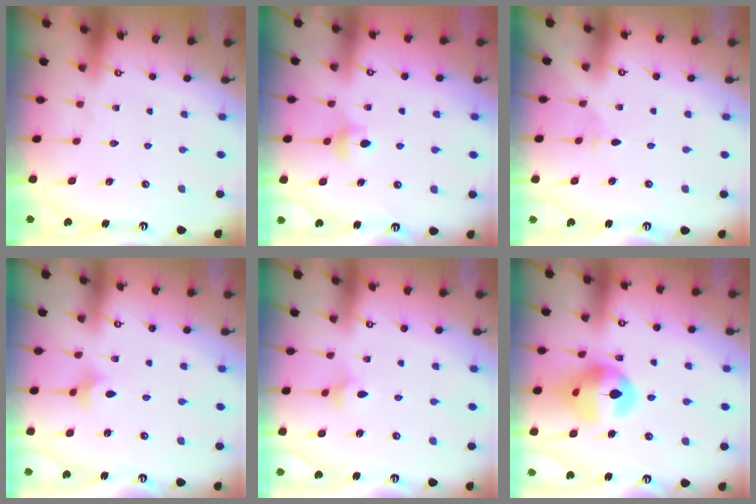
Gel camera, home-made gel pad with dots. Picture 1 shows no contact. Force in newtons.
{"total": 4.6, "press": 4.6, "slide": 0.8}
{"total": 2.0, "press": 1.9, "slide": 0.5}
{"total": 2.6, "press": 2.5, "slide": 0.5}
{"total": 3.4, "press": 3.3, "slide": 0.7}
{"total": 15.4, "press": 15.2, "slide": 2.1}